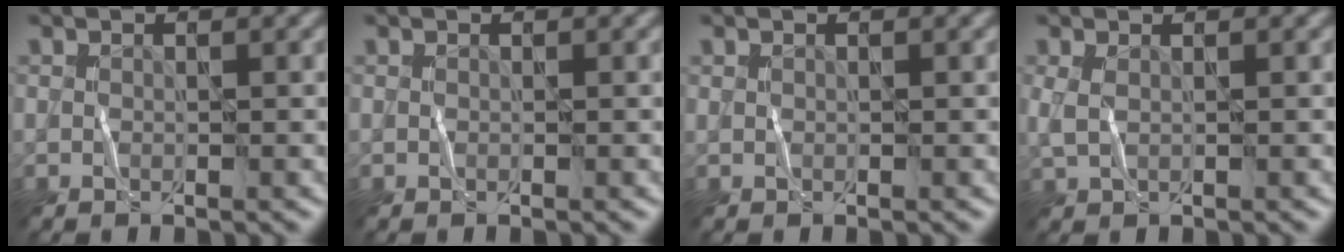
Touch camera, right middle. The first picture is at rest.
{"total": 0.0}
{"total": 0.0}
{"total": 1.2, "force": [0.3, 0.6, 1.1], "torque": [-0.031, 0.000, 0.008]}